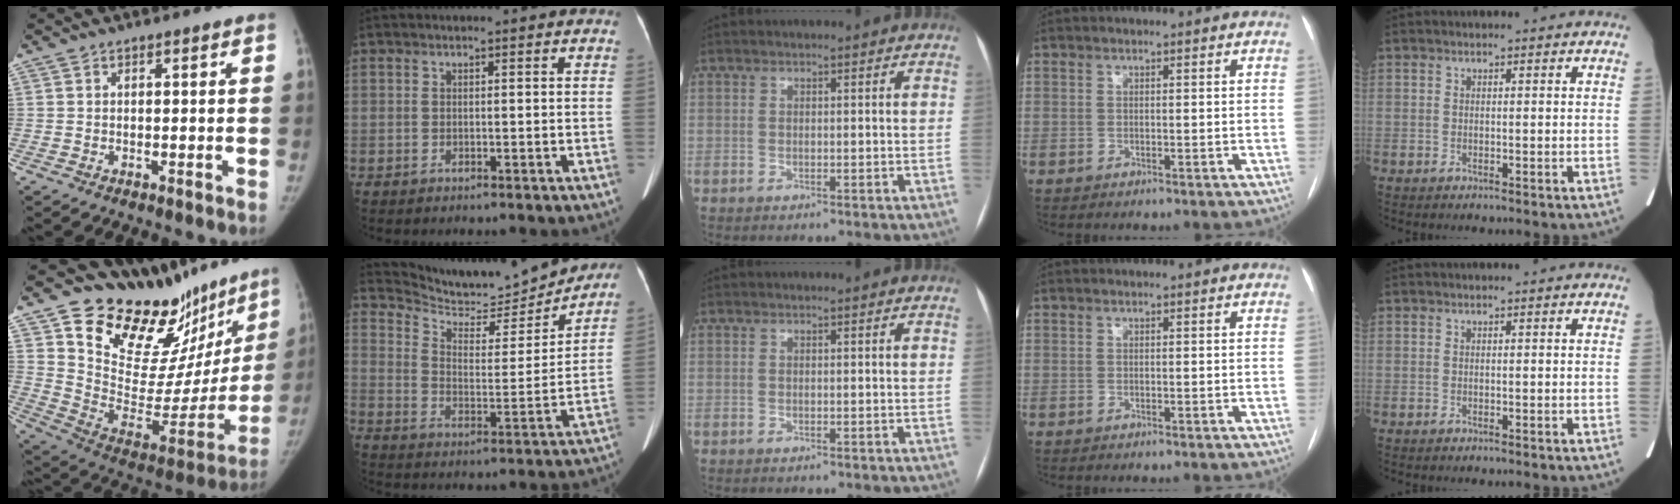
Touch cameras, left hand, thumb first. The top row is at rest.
{"thumb": {"total": 28.2, "force": [21.4, 12.9, 13.1], "torque": [-0.149, -0.119, 0.326]}, "index": {"total": 15.4, "force": [14.8, 2.1, 3.7], "torque": [-0.068, -0.014, 0.225]}}